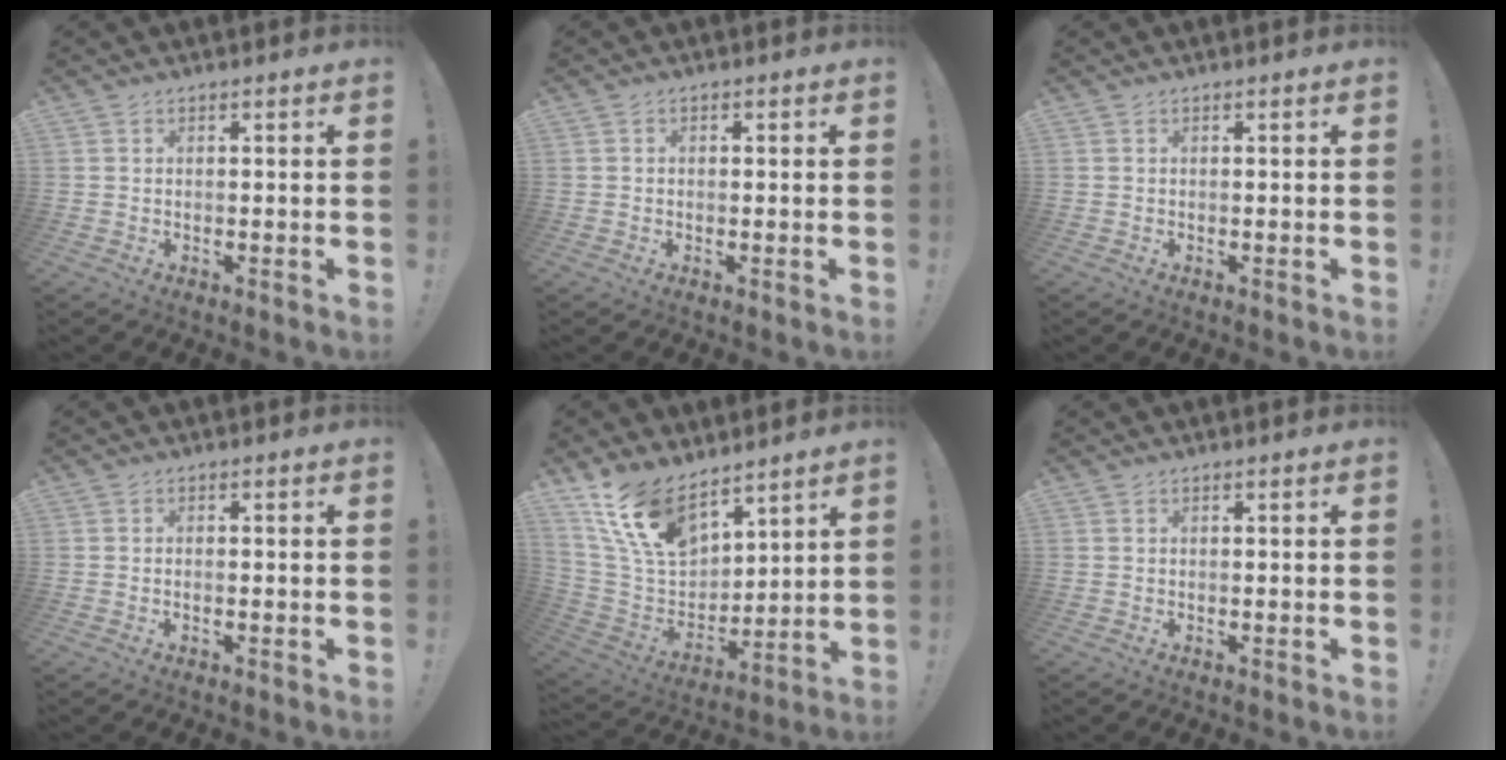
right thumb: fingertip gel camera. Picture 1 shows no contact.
{"total": 0.6, "force": [-0.2, 0.5, 0.2], "torque": [-0.005, 0.003, -0.004]}
{"total": 0.0}
{"total": 0.7, "force": [-0.5, 0.1, 0.5], "torque": [-0.010, 0.001, -0.009]}
{"total": 16.9, "force": [11.8, 8.7, 8.5], "torque": [-0.171, -0.072, 0.226]}
{"total": 0.0}